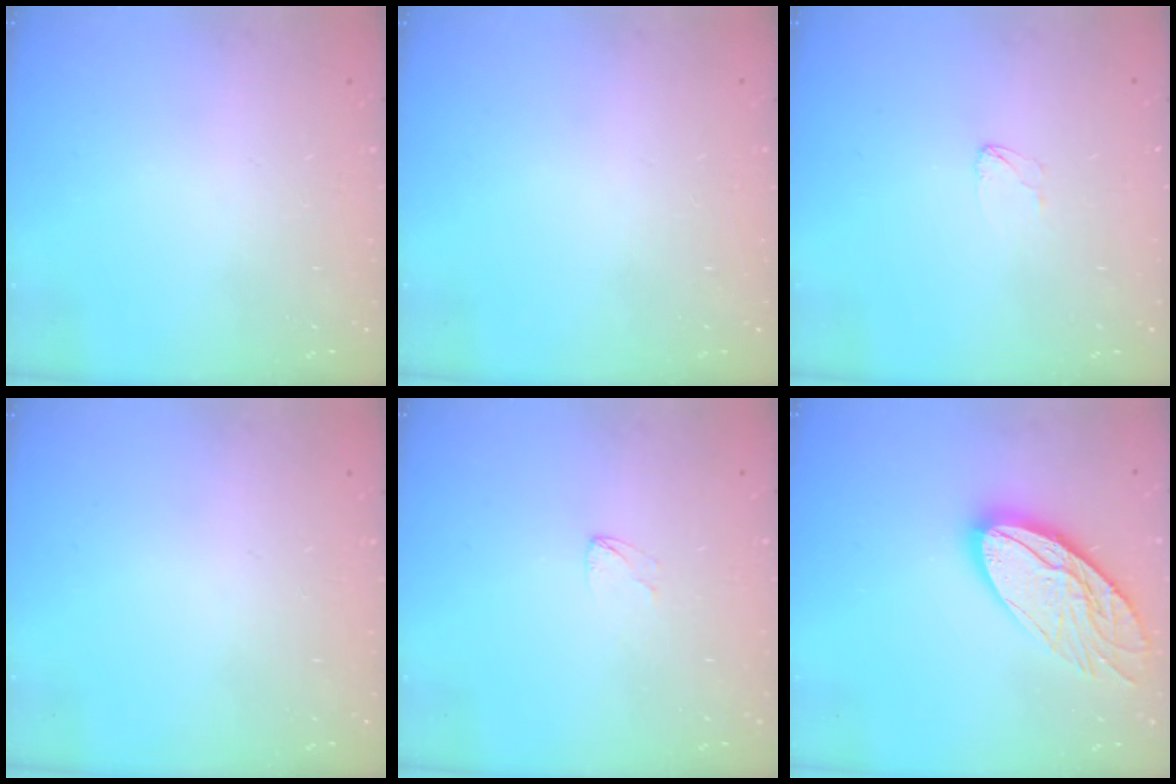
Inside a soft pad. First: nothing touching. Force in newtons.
{"total": 0.0}
{"total": 2.6, "press": 2.6, "slide": 0.2}
{"total": 0.0}
{"total": 2.5, "press": 2.5, "slide": 0.2}
{"total": 17.9, "press": 17.8, "slide": 1.9}